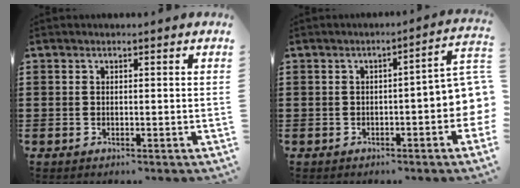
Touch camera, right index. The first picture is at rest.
{"total": 5.2, "force": [-1.1, 1.2, 4.9], "torque": [-0.069, -0.009, -0.024]}